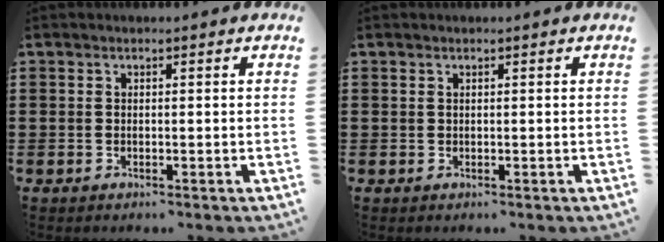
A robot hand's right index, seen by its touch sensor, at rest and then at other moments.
{"total": 0.0}